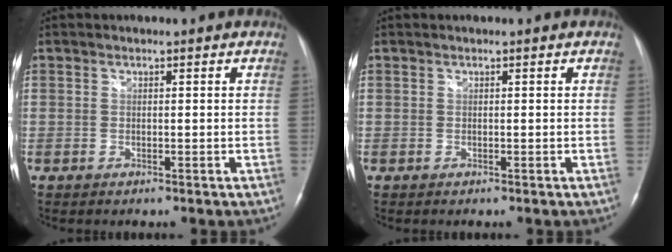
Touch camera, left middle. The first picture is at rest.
{"total": 0.0}